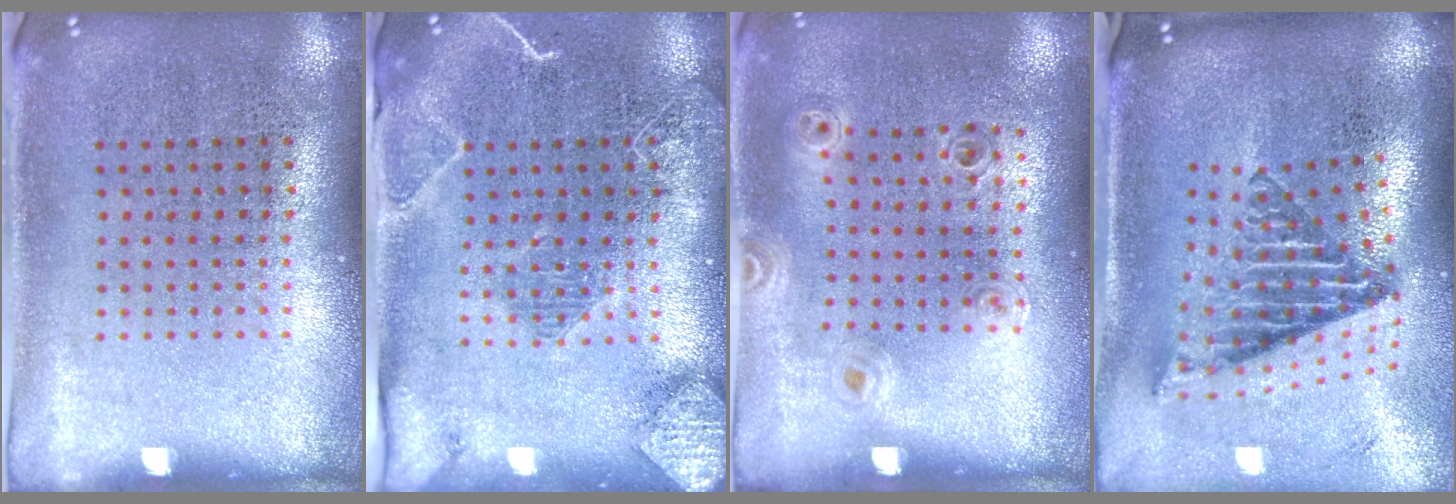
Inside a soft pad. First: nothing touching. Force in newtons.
{"total": 2.1, "press": 2.0, "slide": 0.5}
{"total": 0.9, "press": 0.9, "slide": 0.1}
{"total": 2.8, "press": 1.7, "slide": 2.2}